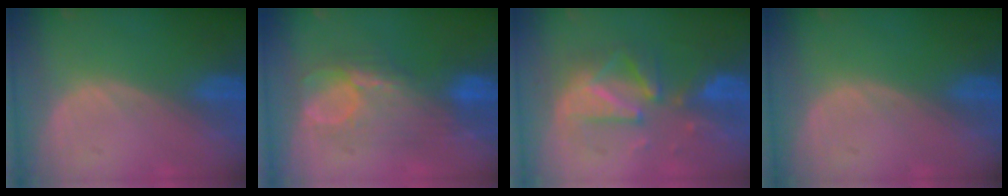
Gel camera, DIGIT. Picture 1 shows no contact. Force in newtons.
{"total": 7.9, "press": 7.8, "slide": 1.2}
{"total": 8.1, "press": 8.1, "slide": 0.8}
{"total": 0.0}